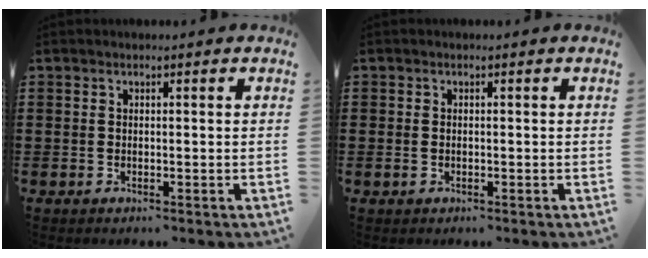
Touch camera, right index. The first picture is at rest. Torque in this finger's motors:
{"motor_torque": [-0.24, 0.08, -0.02, -0.01]}